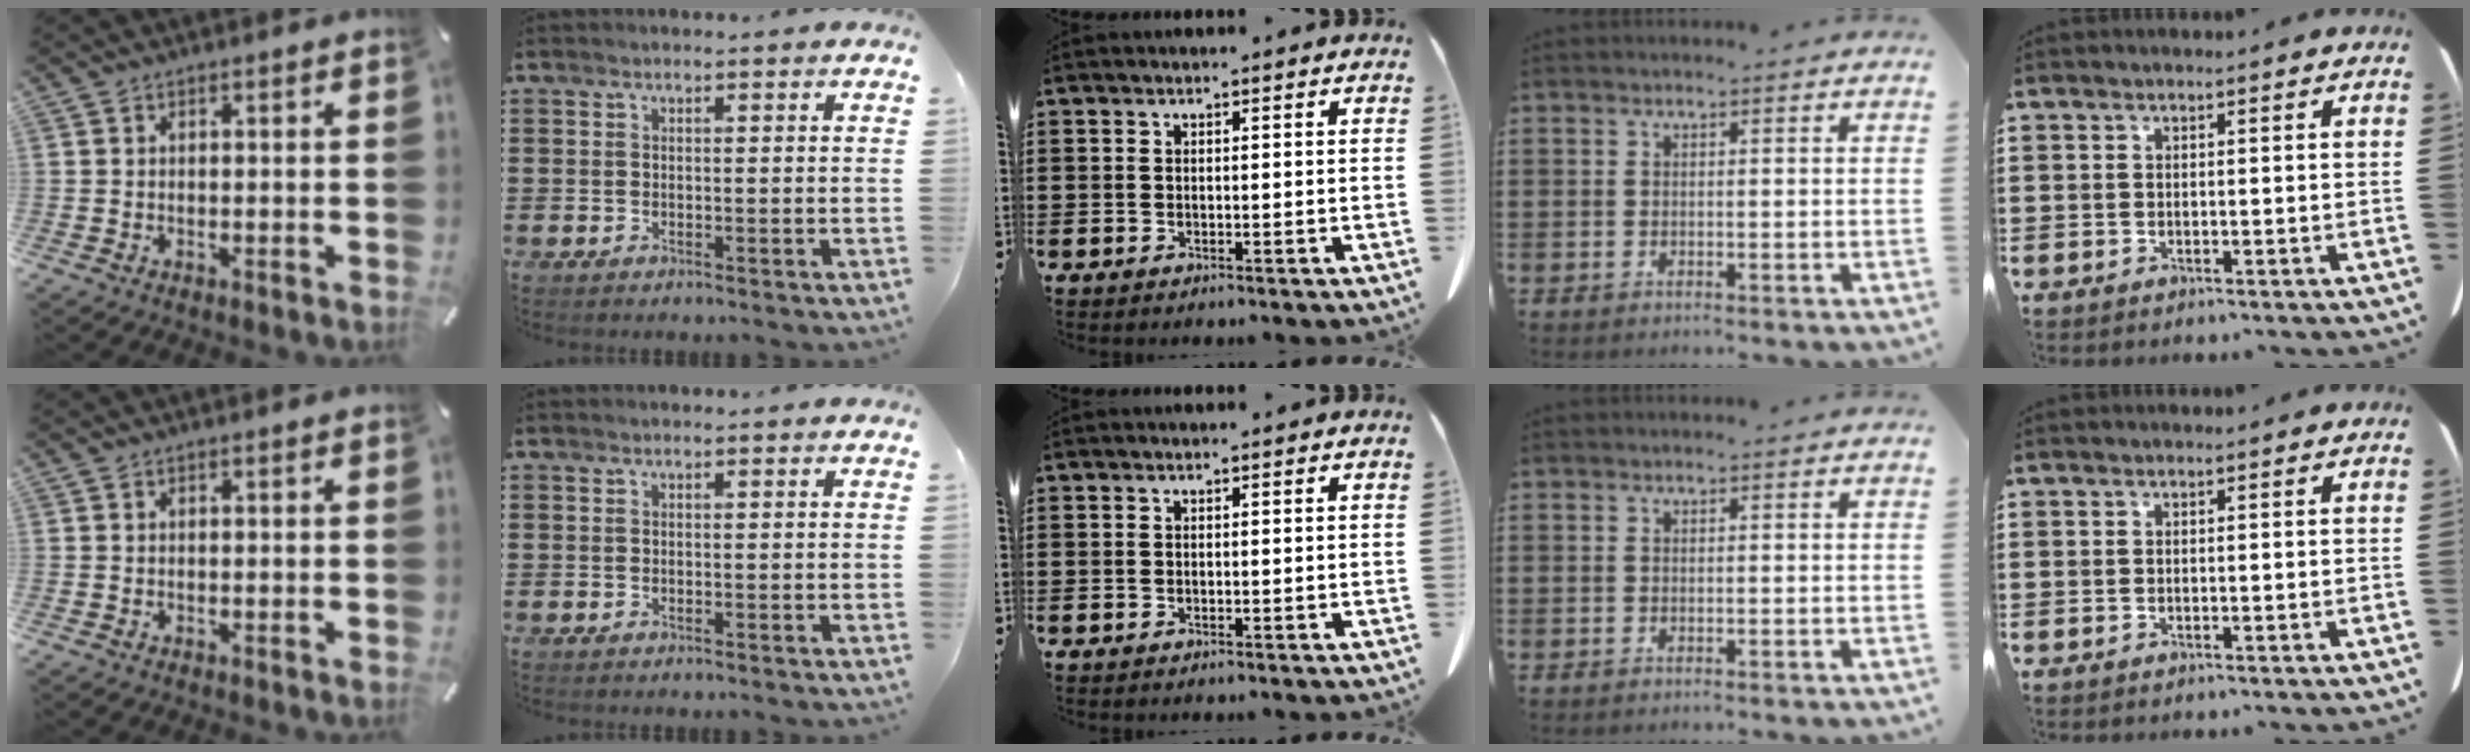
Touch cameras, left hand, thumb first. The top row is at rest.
{}